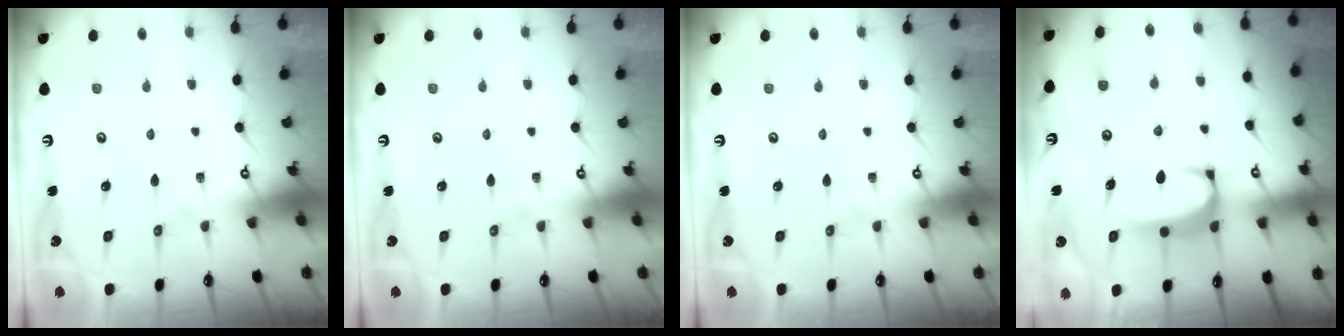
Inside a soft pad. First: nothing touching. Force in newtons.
{"total": 0.0}
{"total": 0.0}
{"total": 1.9, "press": 1.9, "slide": 0.3}